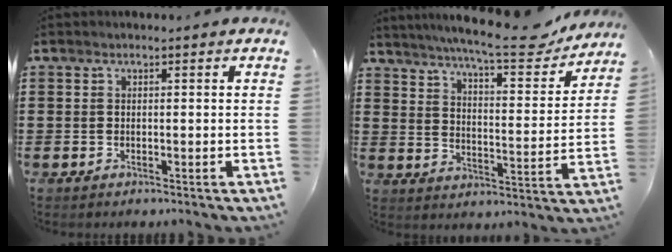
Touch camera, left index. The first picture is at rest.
{"total": 9.6, "force": [8.3, 0.6, 4.7], "torque": [-0.099, -0.050, 0.136]}